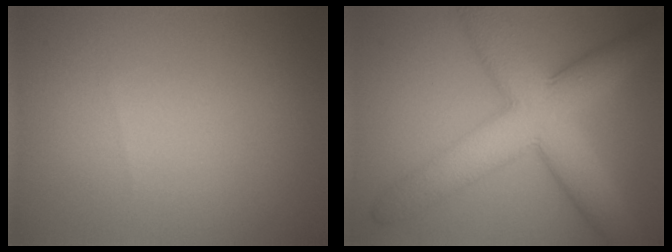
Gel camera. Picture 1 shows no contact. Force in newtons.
{"total": 9.5, "press": 9.5, "slide": 0.2}